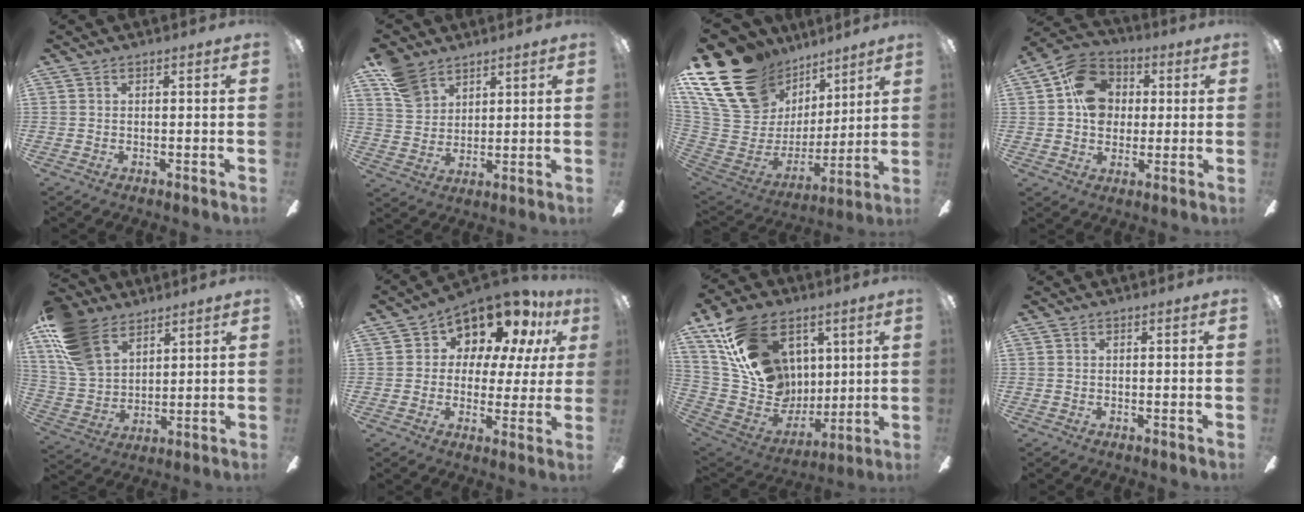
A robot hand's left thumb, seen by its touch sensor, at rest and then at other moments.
{"total": 10.7, "force": [7.4, 6.8, 3.8], "torque": [-0.088, -0.021, 0.148]}
{"total": 24.8, "force": [15.1, 16.0, 11.4], "torque": [-0.231, -0.089, 0.303]}
{"total": 13.3, "force": [2.5, 10.8, 7.4], "torque": [-0.148, 0.023, 0.050]}
{"total": 17.3, "force": [10.3, 10.6, 9.0], "torque": [-0.213, -0.033, 0.201]}
{"total": 12.2, "force": [9.5, 6.0, 4.8], "torque": [-0.088, -0.079, 0.170]}
{"total": 23.5, "force": [9.8, 16.5, 13.4], "torque": [-0.259, -0.035, 0.193]}
{"total": 0.0}